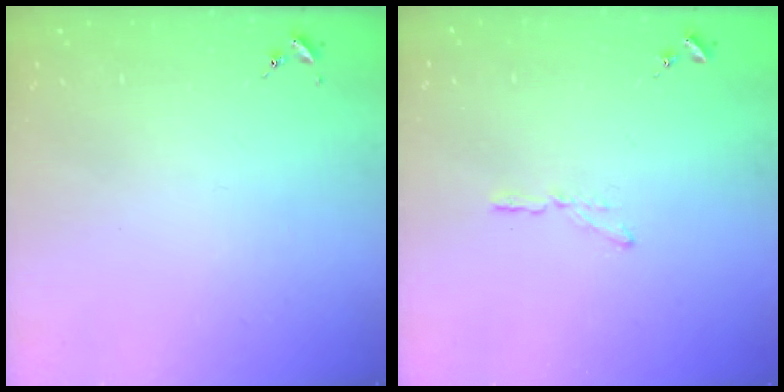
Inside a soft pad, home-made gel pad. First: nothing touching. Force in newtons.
{"total": 3.4, "press": 3.4, "slide": 0.4}